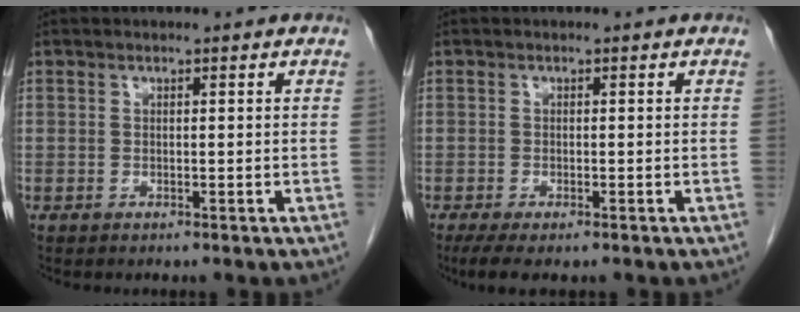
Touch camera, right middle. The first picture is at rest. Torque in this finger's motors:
{"motor_torque": [0.21, -0.13, 0.05, 0.02]}